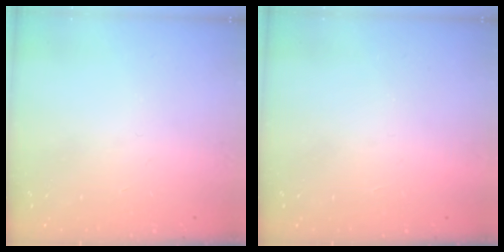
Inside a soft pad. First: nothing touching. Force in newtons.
{"total": 1.6, "press": 1.6, "slide": 0.1}